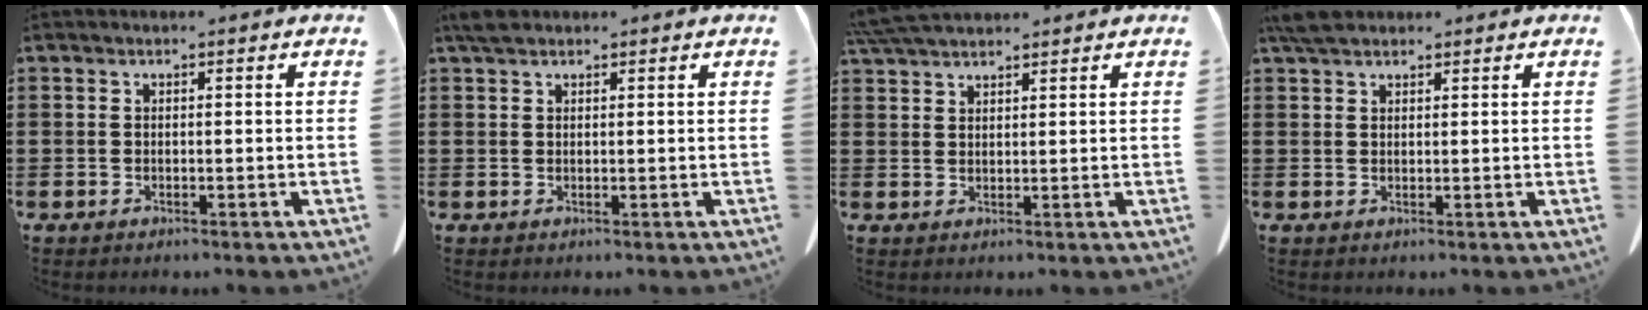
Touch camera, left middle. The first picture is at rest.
{"total": 2.0, "force": [1.5, 0.8, 1.0], "torque": [-0.025, 0.003, 0.028]}
{"total": 4.6, "force": [4.1, 0.7, 1.8], "torque": [-0.047, -0.005, 0.080]}
{"total": 3.5, "force": [2.7, 1.2, 1.9], "torque": [-0.044, 0.004, 0.053]}